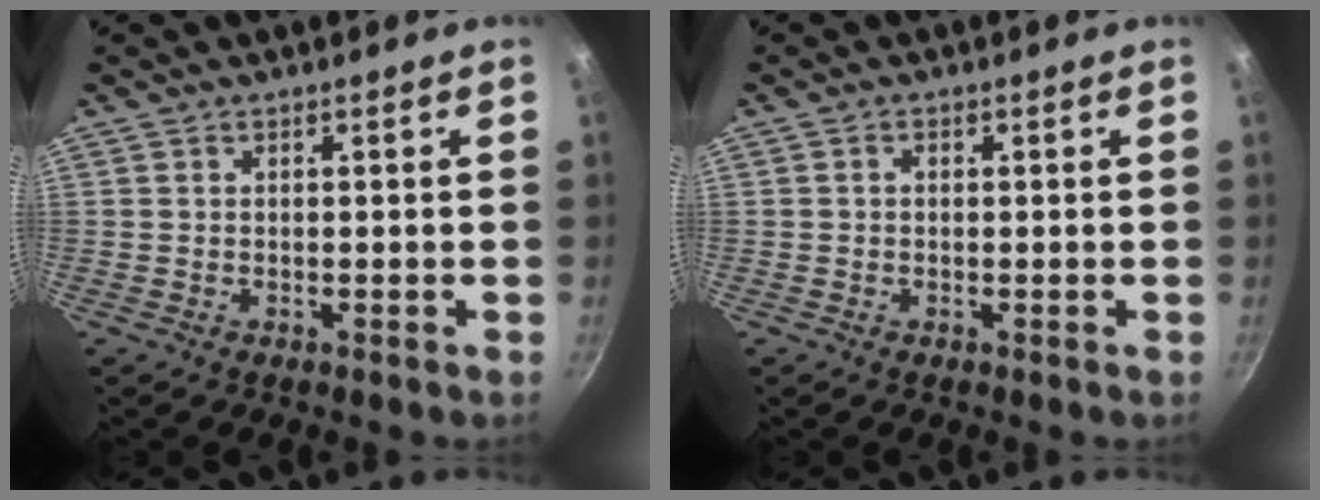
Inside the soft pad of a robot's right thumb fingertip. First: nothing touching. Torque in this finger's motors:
{"motor_torque": [-0.10, -0.02, 0.21, -0.18, 0.07]}